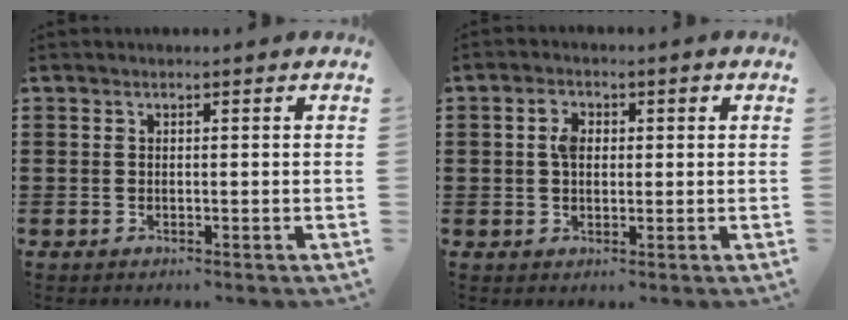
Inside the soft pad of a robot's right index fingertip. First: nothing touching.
{"total": 3.4, "force": [0.3, 2.3, 2.5], "torque": [-0.056, 0.012, 0.004]}